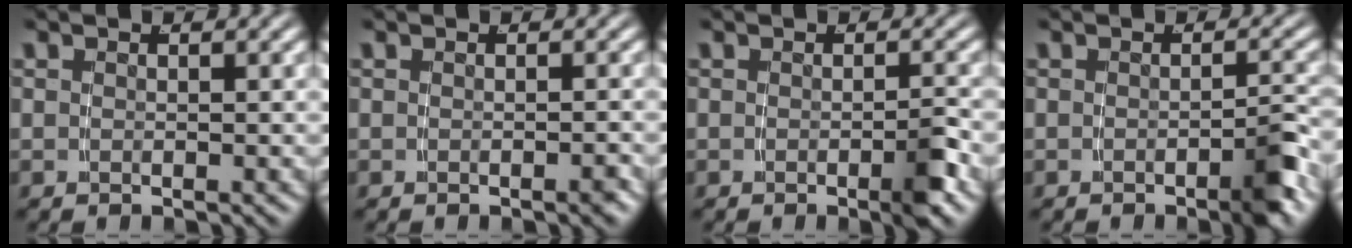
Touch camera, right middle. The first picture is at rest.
{"total": 0.5, "force": [-0.4, 0.1, 0.3], "torque": [-0.004, 0.005, -0.009]}
{"total": 1.8, "force": [-0.9, 0.2, 1.6], "torque": [-0.025, 0.001, -0.019]}
{"total": 2.3, "force": [-1.3, 0.2, 1.9], "torque": [-0.024, 0.003, -0.028]}